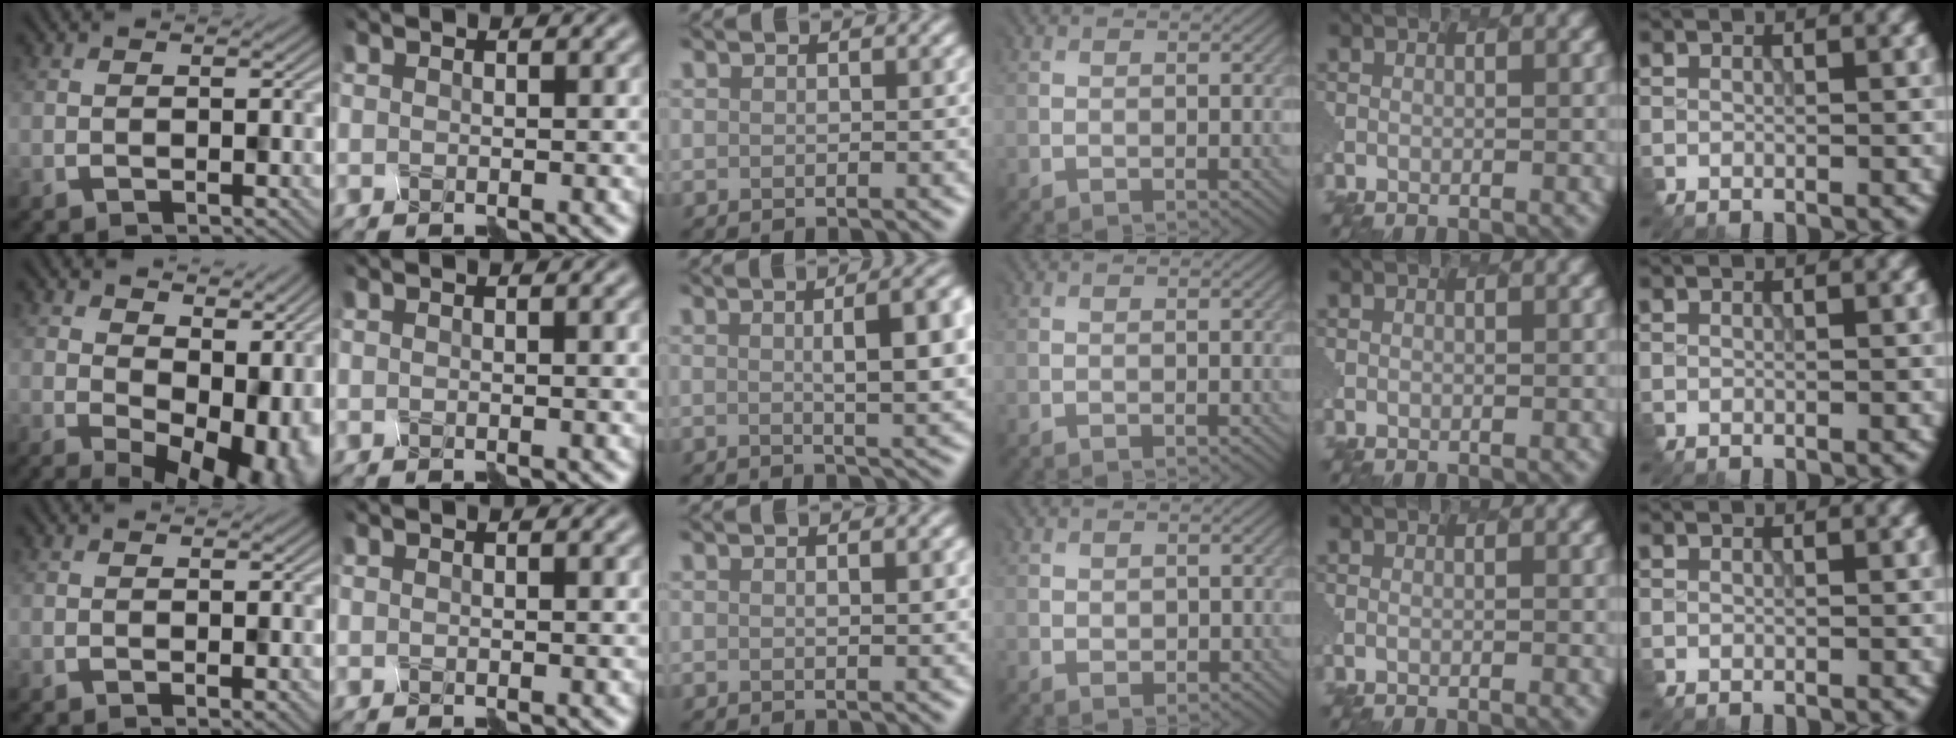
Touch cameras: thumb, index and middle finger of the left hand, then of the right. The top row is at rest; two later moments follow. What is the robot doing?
{"motion": "disassemble", "object": "spray bottle"}